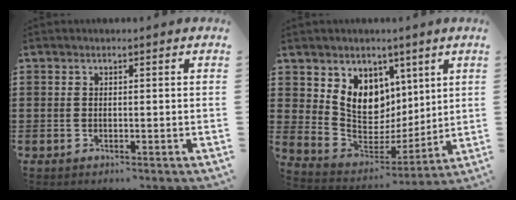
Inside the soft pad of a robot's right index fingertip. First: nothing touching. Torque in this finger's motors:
{"motor_torque": [1.12, 1.02, 0.70, 0.18]}